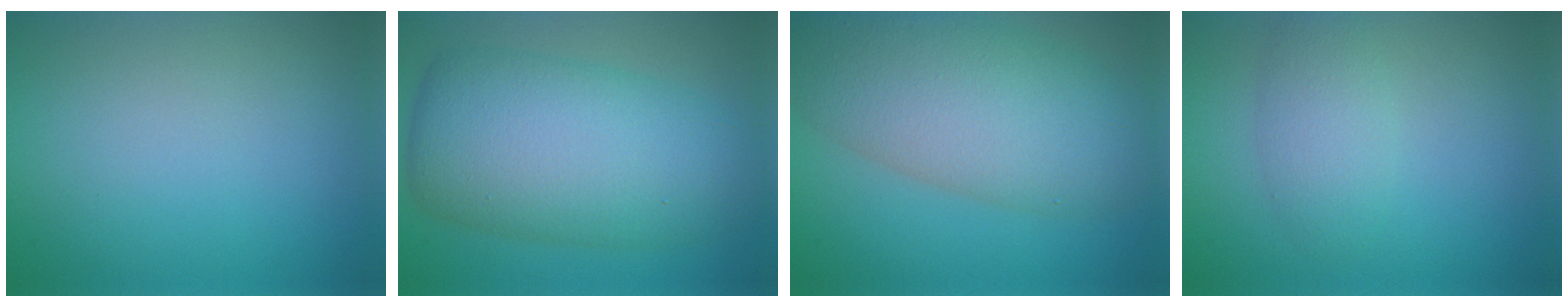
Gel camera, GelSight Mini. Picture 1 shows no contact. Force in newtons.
{"total": 11.4, "press": 11.4, "slide": 0.2}
{"total": 10.6, "press": 10.6, "slide": 0.3}
{"total": 2.8, "press": 2.8, "slide": 0.2}